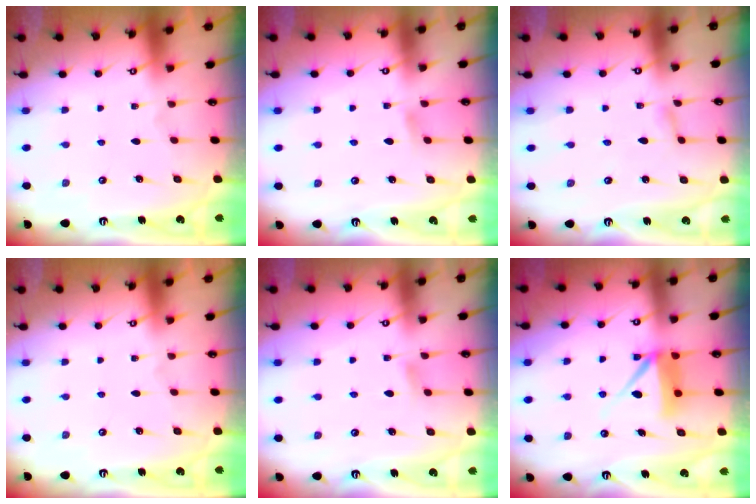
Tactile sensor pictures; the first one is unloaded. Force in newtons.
{"total": 3.7, "press": 3.6, "slide": 0.5}
{"total": 1.6, "press": 1.6, "slide": 0.2}
{"total": 0.0}
{"total": 5.2, "press": 5.1, "slide": 0.6}
{"total": 7.9, "press": 7.8, "slide": 0.7}